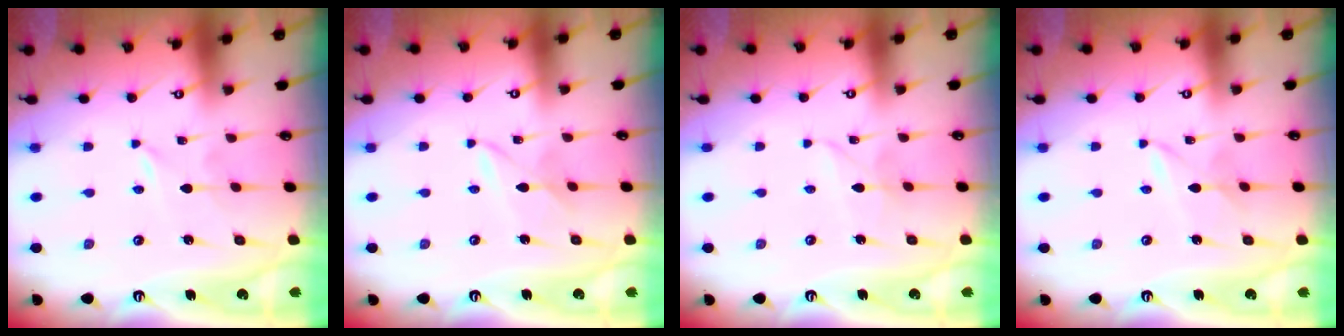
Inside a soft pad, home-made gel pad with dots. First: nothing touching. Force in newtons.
{"total": 2.6, "press": 2.6, "slide": 0.2}
{"total": 2.8, "press": 2.8, "slide": 0.2}
{"total": 2.4, "press": 2.3, "slide": 0.3}